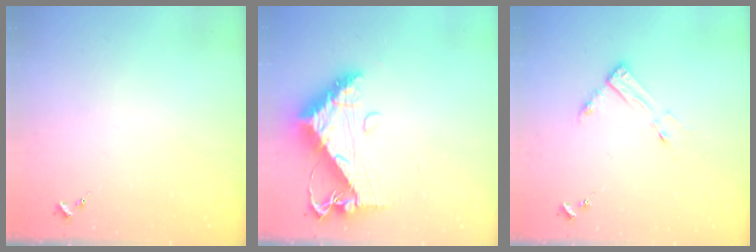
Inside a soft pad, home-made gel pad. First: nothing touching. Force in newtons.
{"total": 12.7, "press": 12.7, "slide": 1.3}
{"total": 7.4, "press": 7.4, "slide": 0.6}